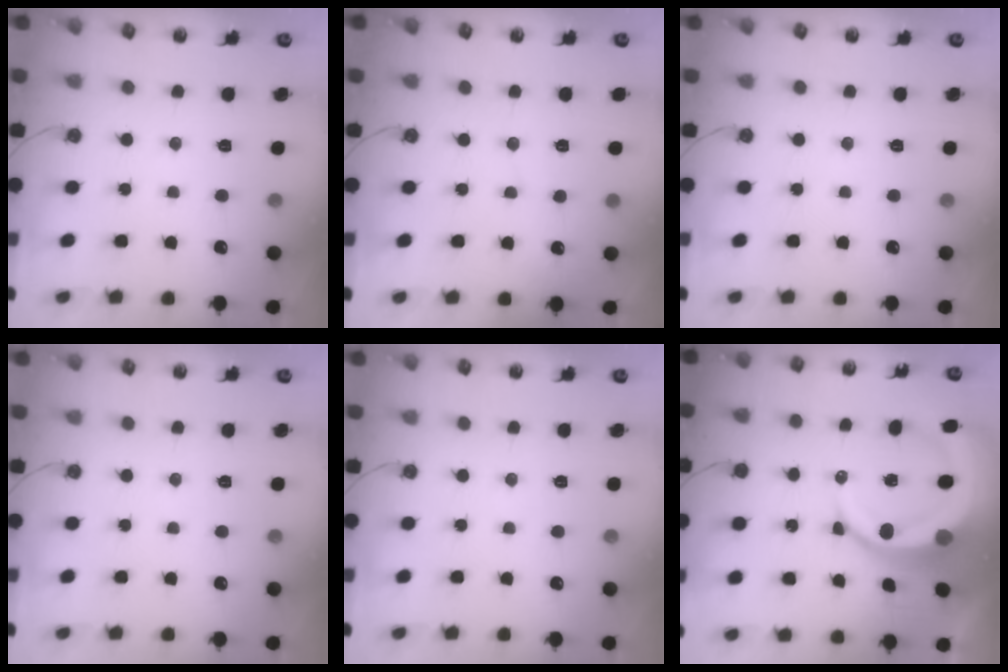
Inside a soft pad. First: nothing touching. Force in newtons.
{"total": 2.1, "press": 2.1, "slide": 0.2}
{"total": 0.0}
{"total": 0.0}
{"total": 0.0}
{"total": 16.9, "press": 16.8, "slide": 1.9}